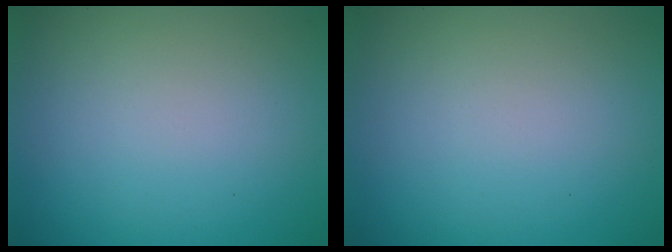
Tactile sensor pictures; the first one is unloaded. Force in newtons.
{"total": 0.0}